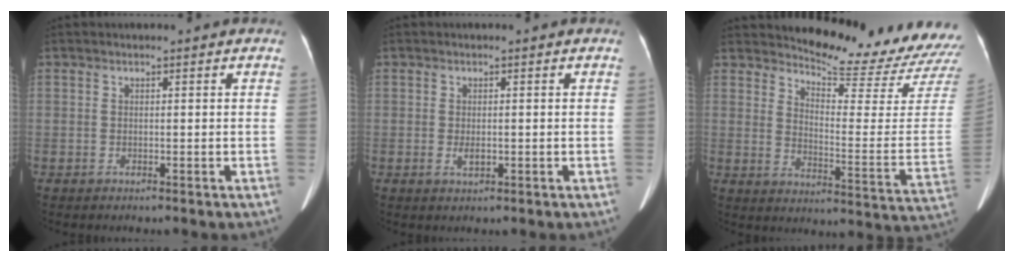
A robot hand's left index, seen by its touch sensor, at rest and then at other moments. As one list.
[{"total": 1.5, "force": [-0.5, 0.6, 1.2], "torque": [-0.030, -0.006, -0.007]}, {"total": 18.0, "force": [17.7, 0.4, 3.3], "torque": [-0.053, -0.134, 0.206]}]